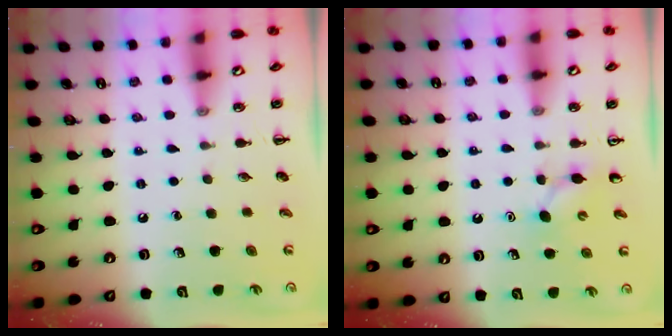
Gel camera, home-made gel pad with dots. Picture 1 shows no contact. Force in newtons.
{"total": 3.7, "press": 3.5, "slide": 1.3}